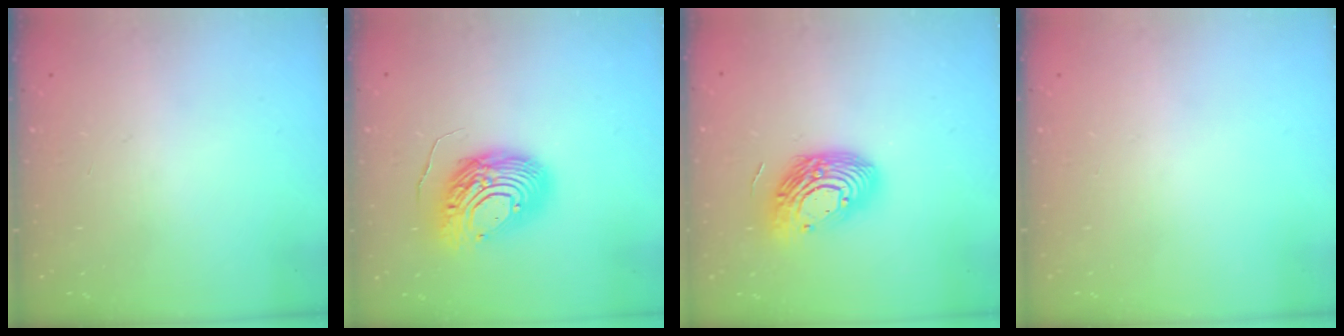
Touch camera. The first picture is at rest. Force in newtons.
{"total": 13.5, "press": 13.4, "slide": 1.7}
{"total": 14.8, "press": 14.8, "slide": 1.0}
{"total": 0.0}